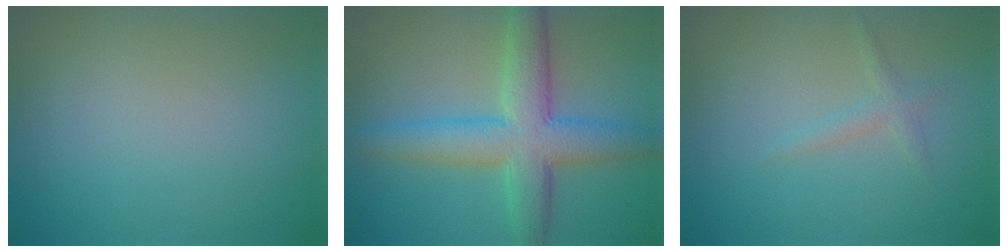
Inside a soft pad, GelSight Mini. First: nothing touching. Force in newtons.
{"total": 7.1, "press": 7.1, "slide": 0.2}
{"total": 1.1, "press": 1.1, "slide": 0.1}